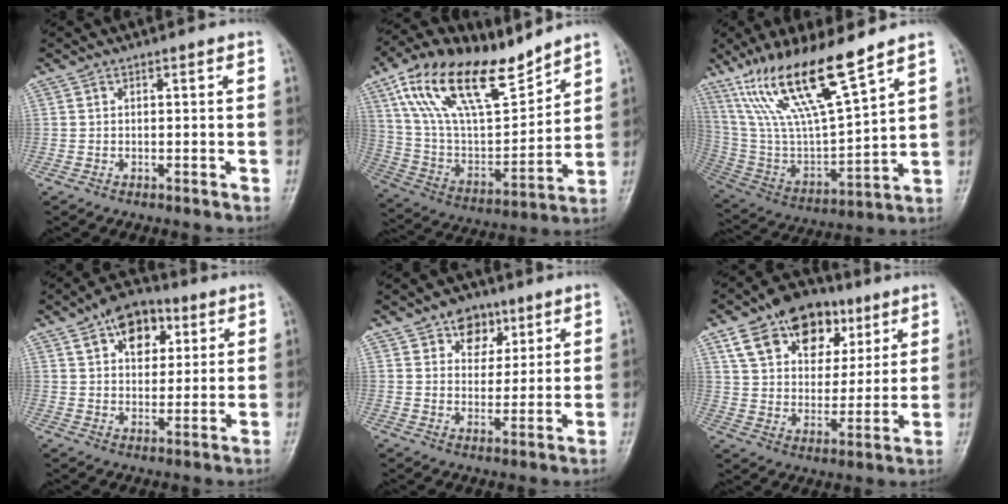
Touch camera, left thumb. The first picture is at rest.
{"total": 22.3, "force": [14.7, 9.2, 14.0], "torque": [-0.226, -0.046, 0.276]}
{"total": 20.4, "force": [13.5, 4.0, 14.7], "torque": [-0.264, -0.059, 0.265]}
{"total": 10.5, "force": [4.9, 6.7, 6.5], "torque": [-0.063, -0.011, 0.072]}
{"total": 5.7, "force": [2.9, 4.3, 2.5], "torque": [-0.003, -0.009, 0.041]}
{"total": 18.1, "force": [9.5, 11.9, 9.9], "torque": [-0.123, -0.015, 0.160]}